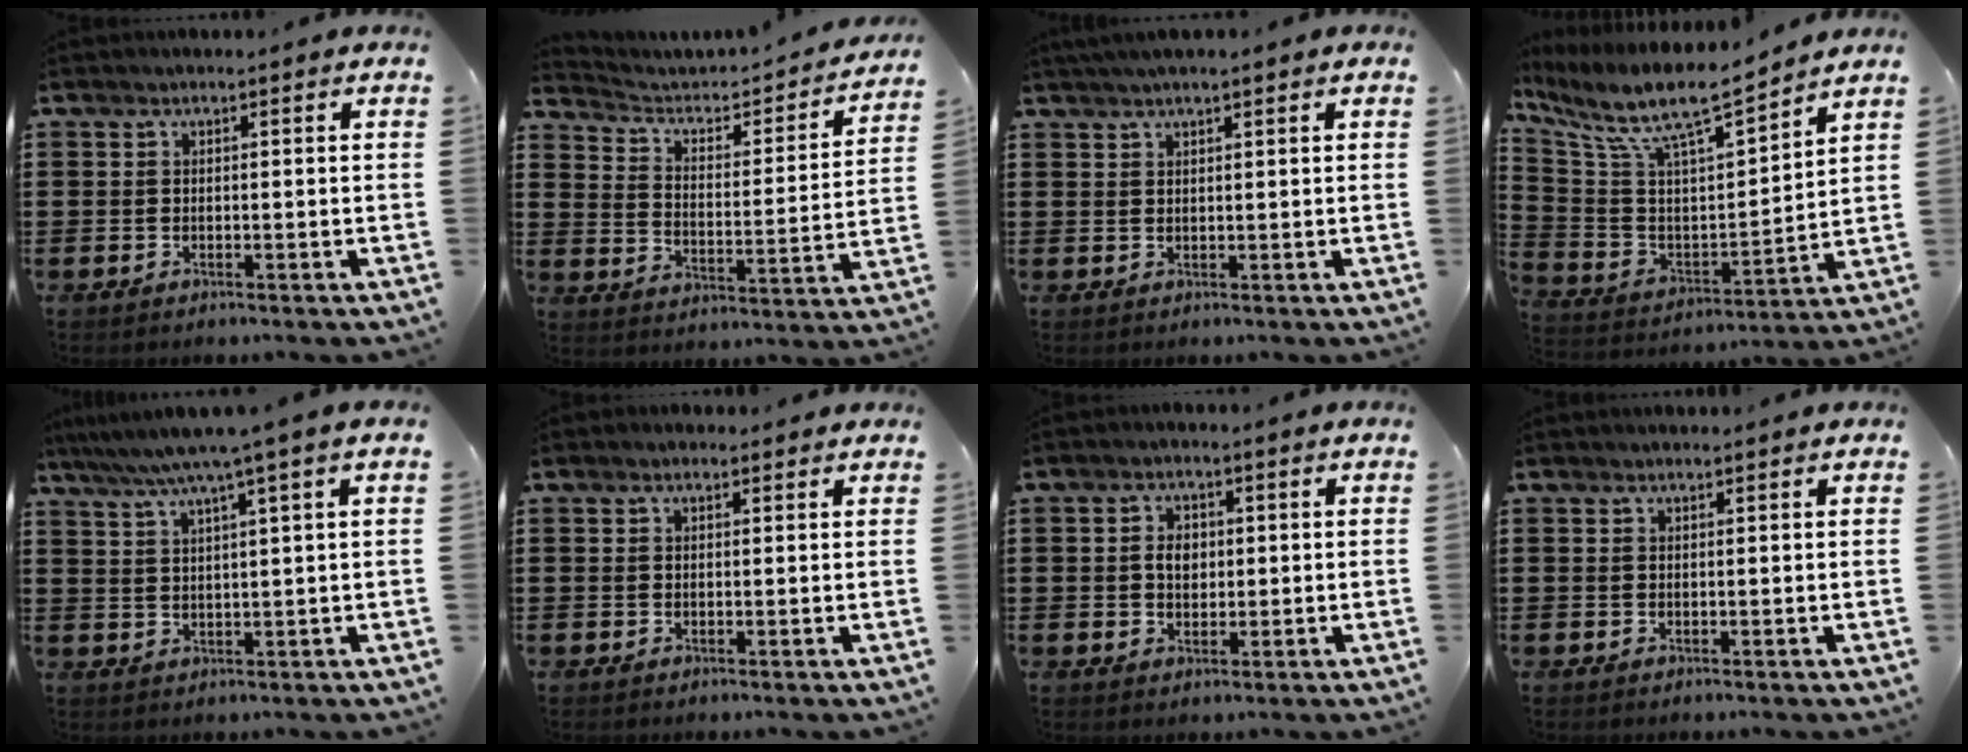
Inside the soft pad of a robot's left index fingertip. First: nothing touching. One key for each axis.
{"total": 3.1, "fx": 2.4, "fy": 1.6, "fz": 1.1, "tx": -0.042, "ty": -0.017, "tz": 0.030}
{"total": 2.0, "fx": 1.7, "fy": 0.1, "fz": 1.1, "tx": -0.024, "ty": 0.003, "tz": 0.032}
{"total": 9.9, "fx": 7.9, "fy": 1.7, "fz": 5.8, "tx": -0.146, "ty": -0.054, "tz": 0.131}
{"total": 5.3, "fx": 3.7, "fy": -1.0, "fz": 3.7, "tx": -0.084, "ty": -0.017, "tz": 0.059}
{"total": 1.0, "fx": 0.9, "fy": 0.5, "fz": 0.3, "tx": -0.007, "ty": 0.004, "tz": 0.016}
{"total": 3.2, "fx": 0.4, "fy": 2.3, "fz": 2.1, "tx": -0.040, "ty": 0.008, "tz": 0.002}
{"total": 0.7, "fx": 0.7, "fy": -0.1, "fz": 0.2, "tx": -0.006, "ty": -0.003, "tz": 0.015}